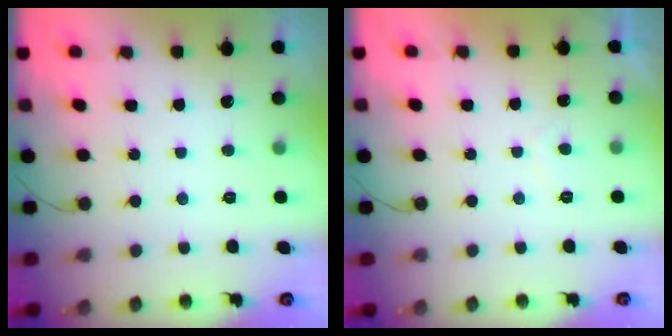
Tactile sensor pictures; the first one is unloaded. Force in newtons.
{"total": 0.9, "press": 0.7, "slide": 0.5}